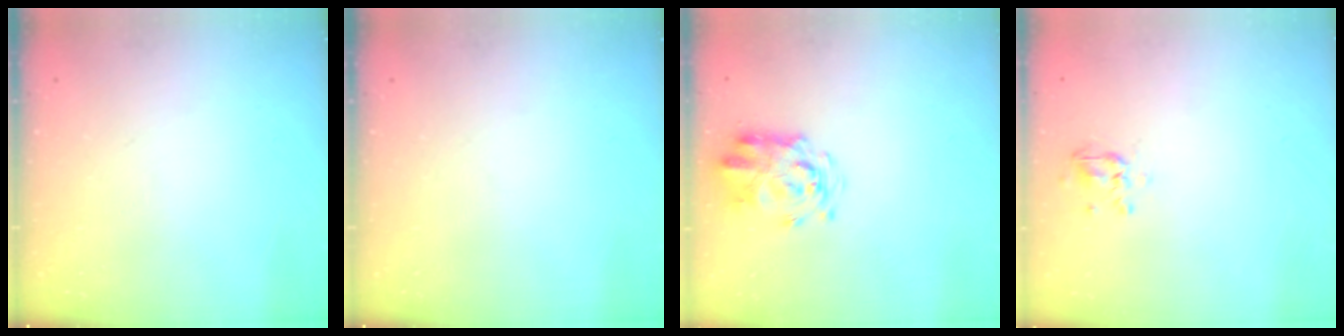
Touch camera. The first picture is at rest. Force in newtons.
{"total": 0.0}
{"total": 3.2, "press": 3.0, "slide": 1.0}
{"total": 3.2, "press": 3.1, "slide": 0.9}